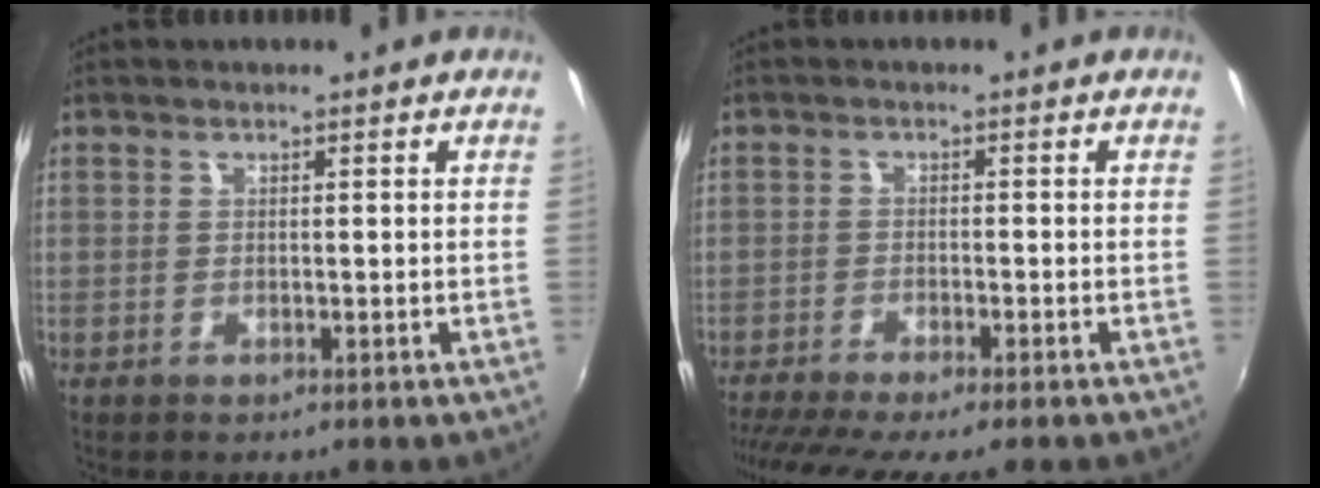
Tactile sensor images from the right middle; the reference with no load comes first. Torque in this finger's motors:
{"motor_torque": [1.09, -1.05, 0.42, 0.11]}